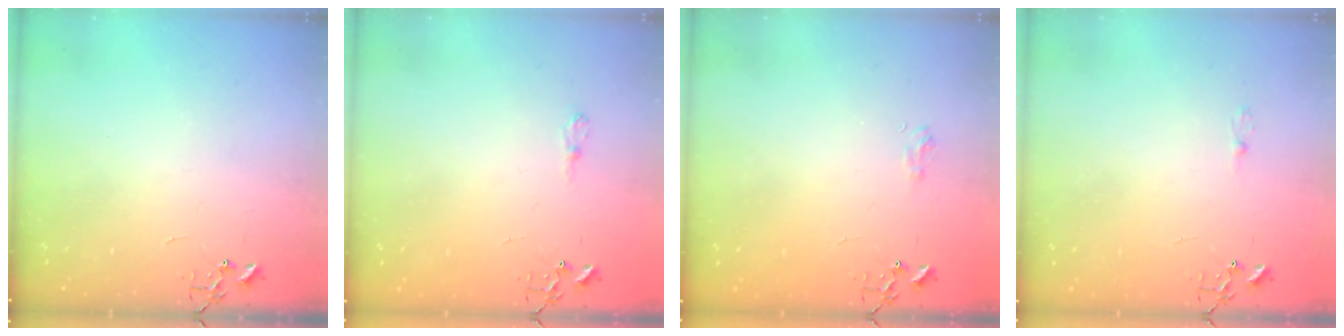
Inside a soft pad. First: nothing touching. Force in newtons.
{"total": 6.5, "press": 6.5, "slide": 0.6}
{"total": 6.1, "press": 6.1, "slide": 0.8}
{"total": 2.5, "press": 2.5, "slide": 0.3}